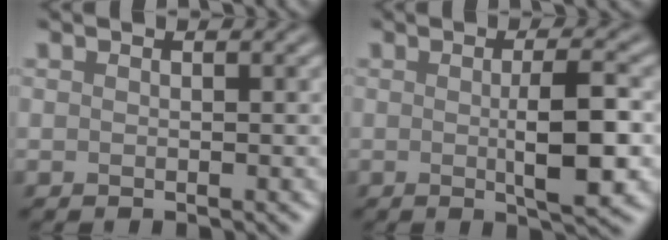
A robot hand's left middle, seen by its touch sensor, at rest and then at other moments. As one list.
[{"total": 5.1, "force": [-0.3, 1.0, 5.0], "torque": [-0.079, 0.000, -0.003]}]